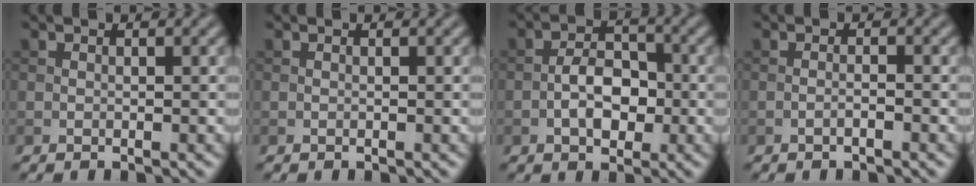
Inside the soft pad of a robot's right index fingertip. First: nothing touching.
{"total": 0.0}
{"total": 3.8, "force": [-1.2, 2.2, 2.8], "torque": [-0.042, 0.010, -0.021]}
{"total": 0.9, "force": [-0.6, 0.1, 0.7], "torque": [-0.014, 0.003, -0.012]}